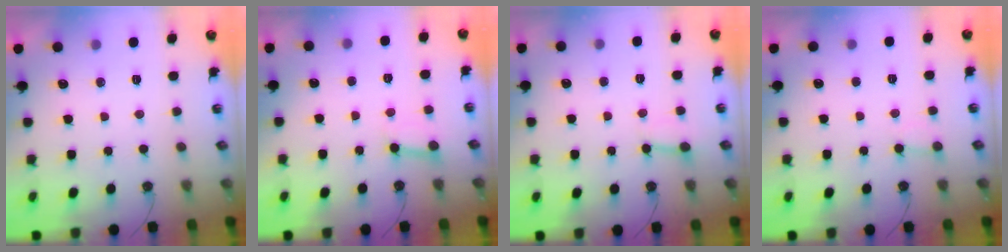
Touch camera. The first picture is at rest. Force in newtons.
{"total": 2.7, "press": 2.7, "slide": 0.2}
{"total": 2.5, "press": 2.5, "slide": 0.4}
{"total": 3.3, "press": 3.3, "slide": 0.4}